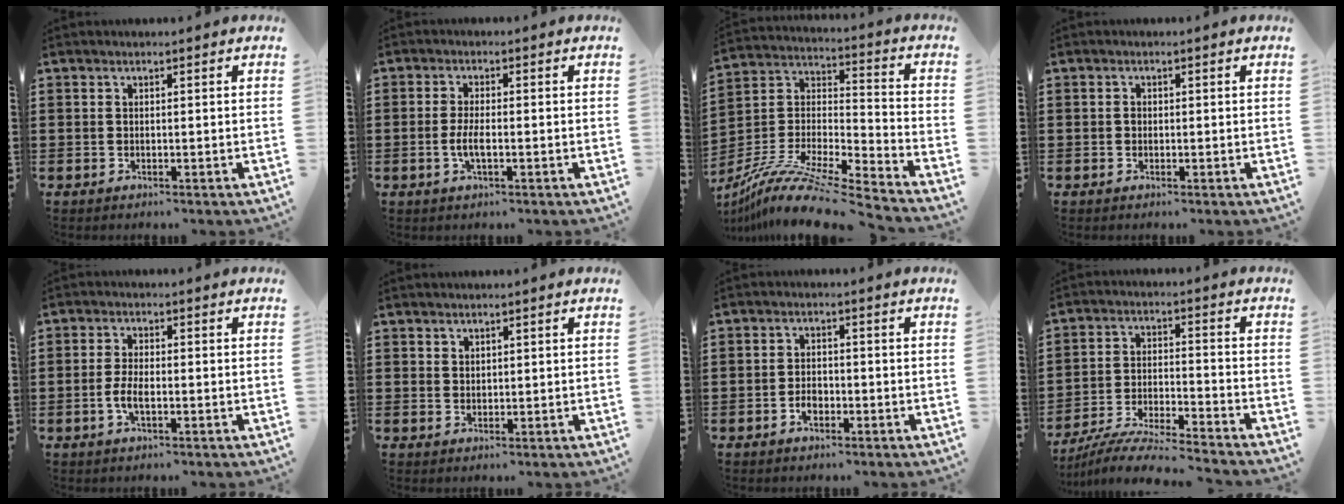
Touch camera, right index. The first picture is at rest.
{"total": 3.4, "force": [-0.9, 0.9, 3.2], "torque": [-0.071, -0.004, -0.022]}
{"total": 12.1, "force": [-10.4, 0.8, 6.2], "torque": [-0.128, 0.005, -0.207]}
{"total": 0.7, "force": [-0.1, 0.5, 0.4], "torque": [-0.009, 0.001, -0.002]}
{"total": 3.5, "force": [-0.9, 1.2, 3.1], "torque": [-0.071, -0.002, -0.021]}
{"total": 1.4, "force": [1.2, 0.7, 0.1], "torque": [-0.004, 0.001, 0.023]}
{"total": 2.3, "force": [-1.1, 1.3, 1.6], "torque": [-0.033, 0.002, -0.022]}
{"total": 7.1, "force": [-6.8, -0.2, 2.1], "torque": [-0.048, -0.005, -0.134]}